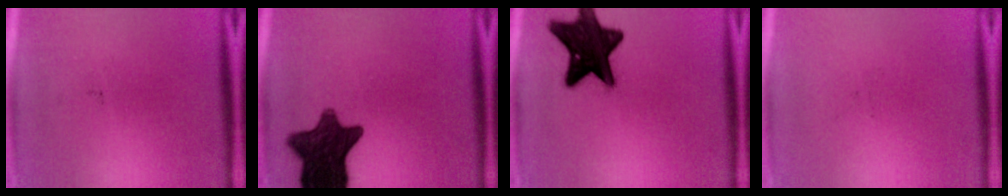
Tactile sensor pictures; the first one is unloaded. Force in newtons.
{"total": 11.9}
{"total": 16.6}
{"total": 0.0}